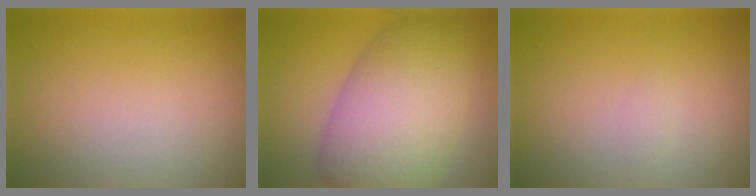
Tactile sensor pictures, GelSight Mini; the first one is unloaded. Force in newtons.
{"total": 10.6, "press": 10.6, "slide": 0.4}
{"total": 0.5, "press": 0.5, "slide": 0.0}